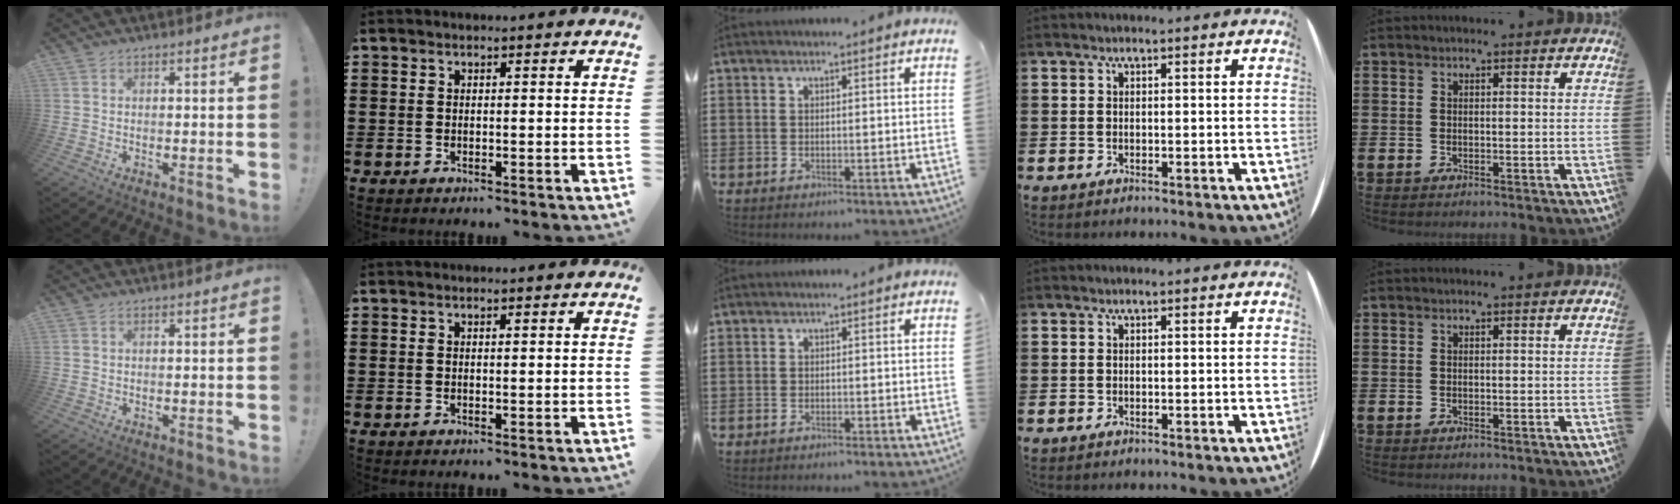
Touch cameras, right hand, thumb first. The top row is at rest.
{"thumb": {"total": 0.7, "force": [0.4, 0.5, 0.4], "torque": [-0.008, 0.003, 0.007]}, "index": {"total": 0.7, "force": [0.2, 0.1, 0.6], "torque": [-0.014, -0.001, 0.005]}, "middle": {"total": 0.7, "force": [-0.6, 0.1, 0.3], "torque": [-0.009, -0.004, -0.011]}}